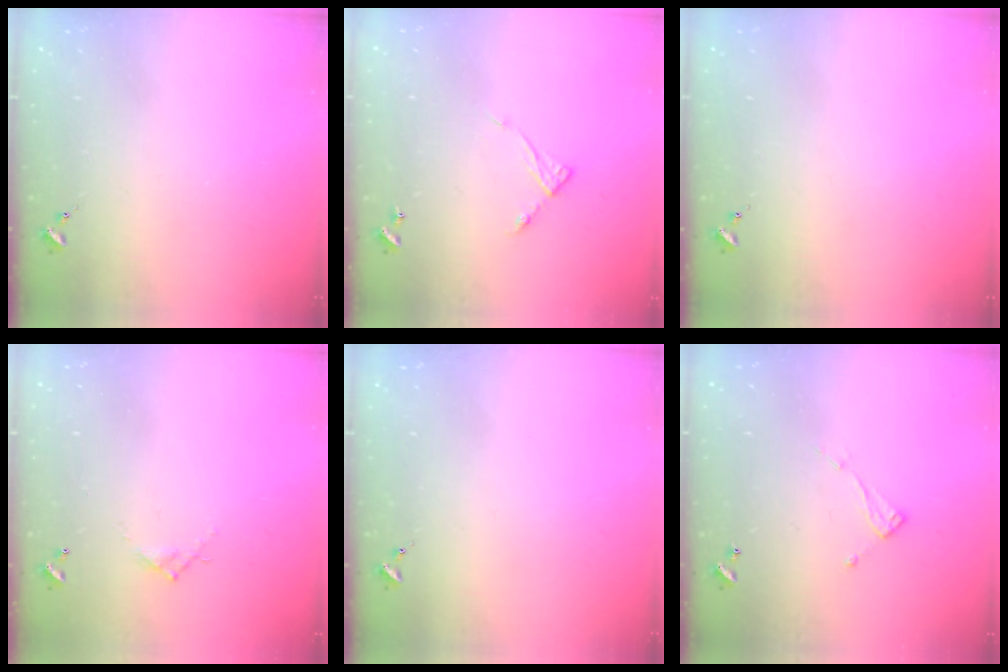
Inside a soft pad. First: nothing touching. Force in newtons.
{"total": 5.8, "press": 5.7, "slide": 0.6}
{"total": 0.0}
{"total": 4.2, "press": 4.2, "slide": 0.2}
{"total": 0.0}
{"total": 6.6, "press": 6.6, "slide": 0.1}